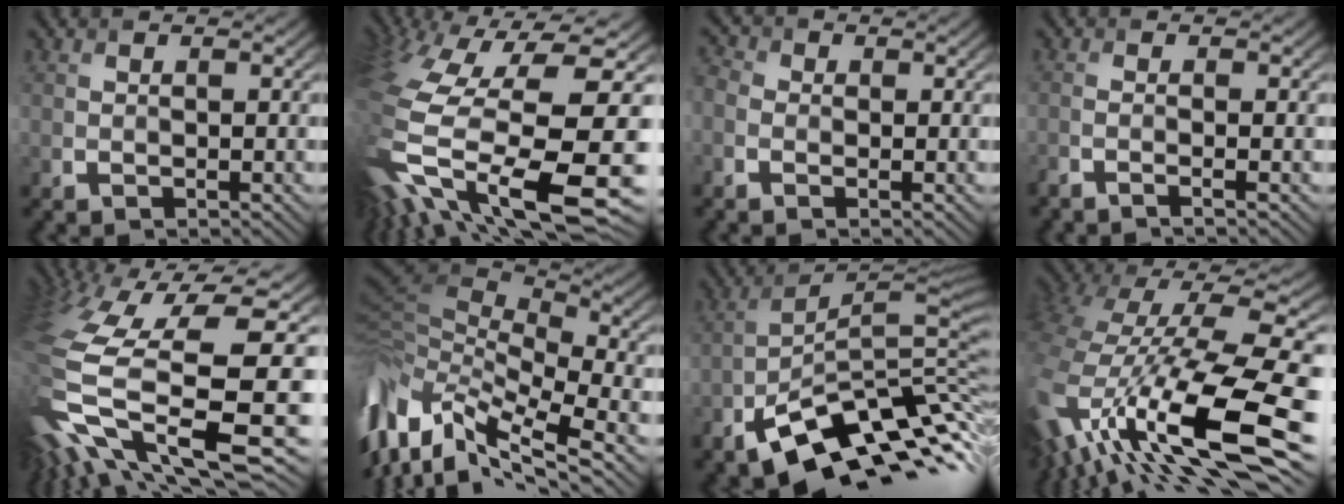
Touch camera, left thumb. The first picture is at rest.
{"total": 16.8, "force": [-3.6, 7.2, 14.8], "torque": [-0.313, -0.061, -0.031]}
{"total": 2.9, "force": [-0.6, 2.3, 1.6], "torque": [-0.044, 0.006, -0.024]}
{"total": 1.6, "force": [-1.1, -0.2, 1.1], "torque": [-0.010, 0.002, -0.038]}
{"total": 15.2, "force": [-3.9, 5.4, 13.7], "torque": [-0.335, -0.040, -0.039]}
{"total": 13.2, "force": [-4.6, 6.7, 10.4], "torque": [-0.270, -0.016, -0.073]}
{"total": 13.6, "force": [-6.6, 4.2, 11.1], "torque": [-0.193, -0.005, -0.115]}
{"total": 16.0, "force": [-4.7, 5.6, 14.2], "torque": [-0.297, -0.025, -0.071]}